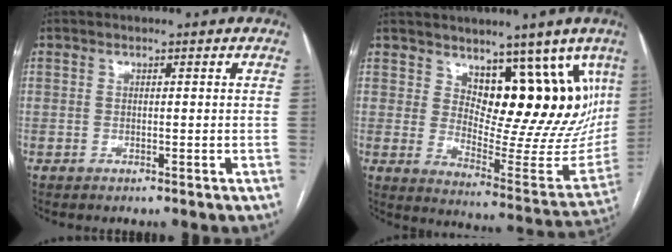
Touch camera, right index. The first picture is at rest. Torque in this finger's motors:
{"motor_torque": [0.16, 0.28, 0.17, 0.04]}